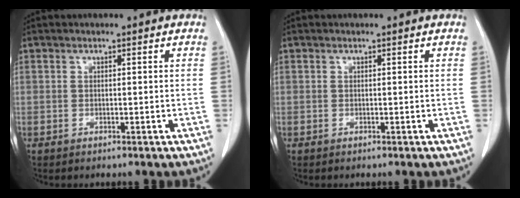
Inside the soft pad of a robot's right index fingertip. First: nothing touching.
{"total": 0.0}